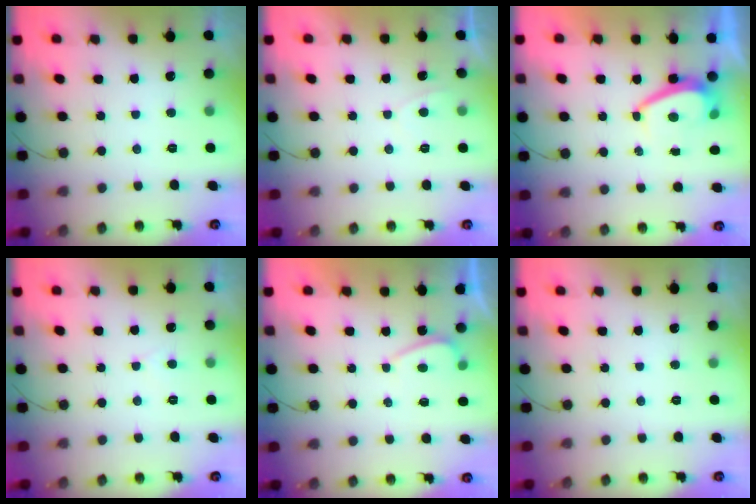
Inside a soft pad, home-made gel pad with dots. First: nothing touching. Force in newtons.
{"total": 0.7, "press": 0.4, "slide": 0.5}
{"total": 2.8, "press": 2.7, "slide": 0.5}
{"total": 1.7, "press": 1.7, "slide": 0.2}
{"total": 0.6, "press": 0.4, "slide": 0.5}
{"total": 0.0}